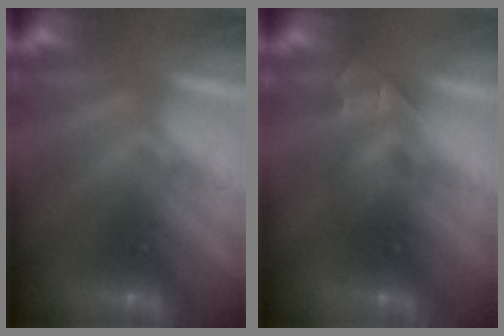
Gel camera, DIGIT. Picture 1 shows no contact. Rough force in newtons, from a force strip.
{"total": 2.4}